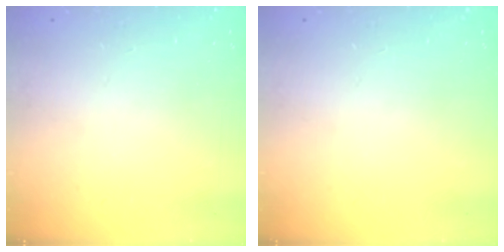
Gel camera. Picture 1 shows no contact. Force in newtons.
{"total": 0.0}